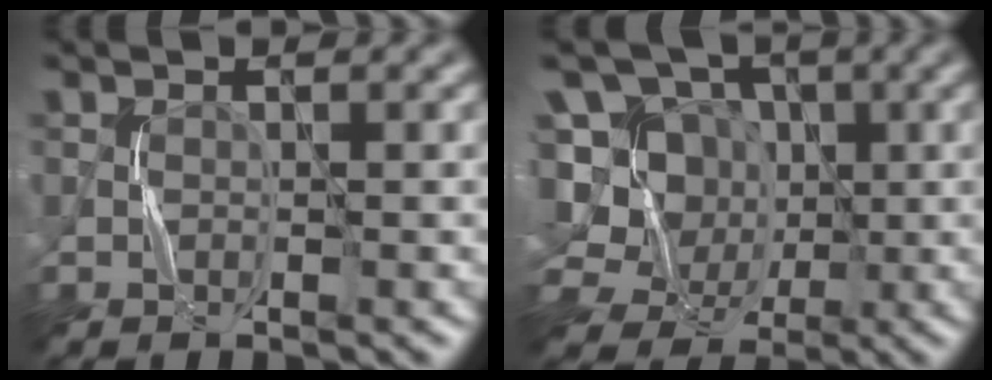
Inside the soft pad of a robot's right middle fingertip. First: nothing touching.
{"total": 10.2, "force": [0.6, 9.4, 4.0], "torque": [-0.115, 0.049, -0.026]}